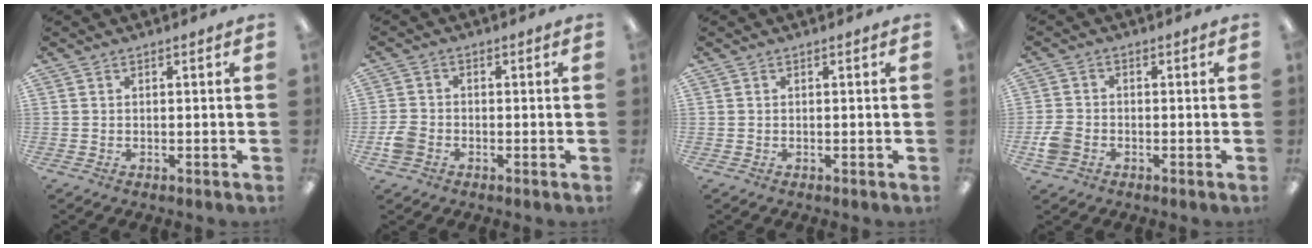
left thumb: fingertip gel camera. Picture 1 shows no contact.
{"total": 4.4, "force": [-1.9, 3.4, 2.1], "torque": [-0.028, 0.010, -0.035]}
{"total": 0.0}
{"total": 4.8, "force": [-1.9, 3.8, 2.3], "torque": [-0.032, 0.011, -0.034]}